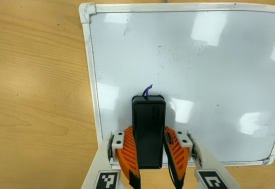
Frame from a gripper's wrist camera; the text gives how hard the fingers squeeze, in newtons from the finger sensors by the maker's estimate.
{"total": 9.3, "left": 7.8, "right": 10.8}